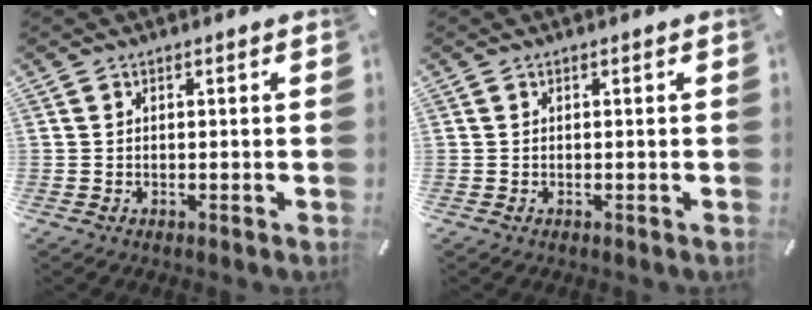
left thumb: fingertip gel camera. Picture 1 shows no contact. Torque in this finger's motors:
{"motor_torque": [-0.21, -0.21, 0.00, 0.00, 0.00]}